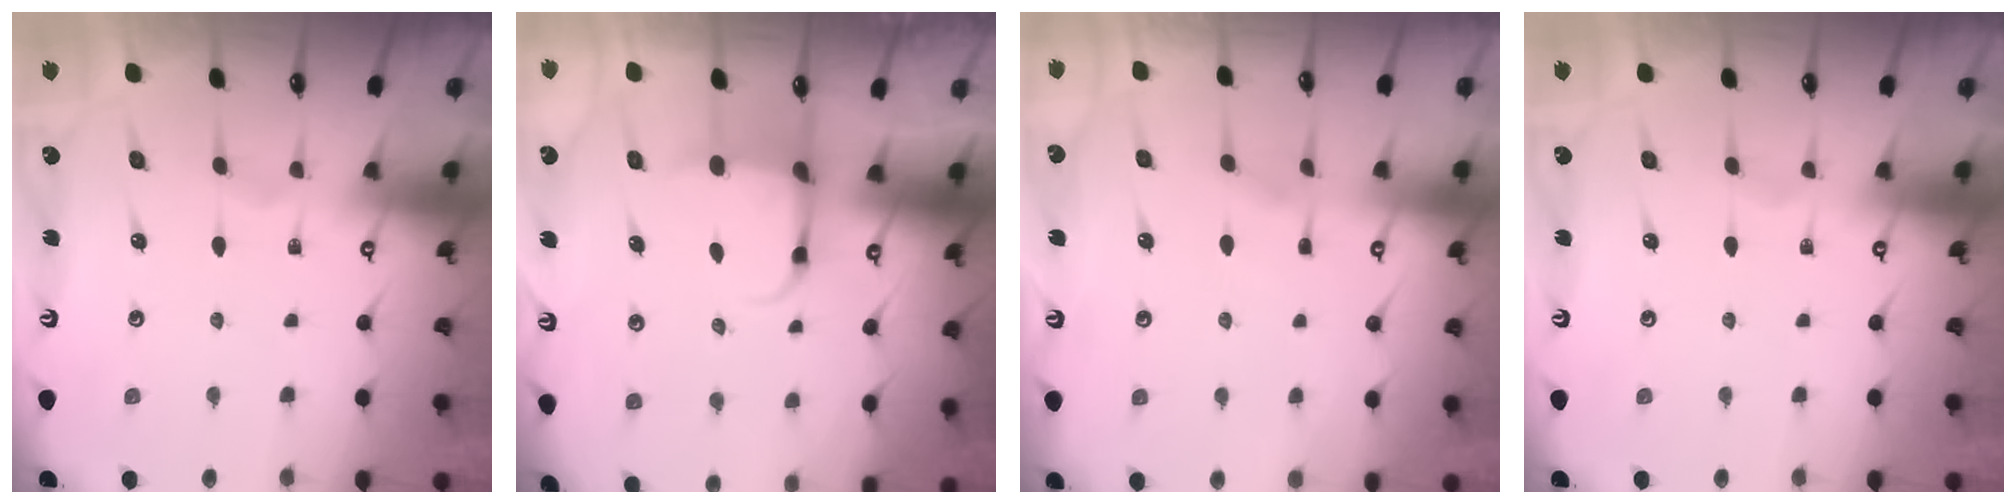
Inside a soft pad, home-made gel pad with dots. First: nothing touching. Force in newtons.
{"total": 3.9, "press": 3.7, "slide": 1.0}
{"total": 2.1, "press": 2.1, "slide": 0.4}
{"total": 0.0}